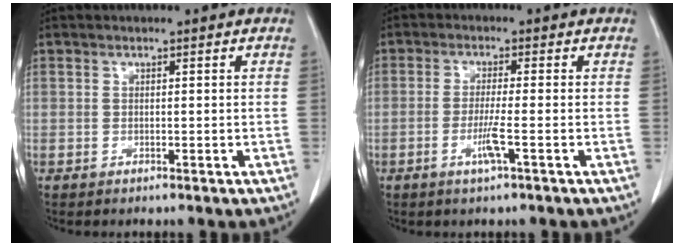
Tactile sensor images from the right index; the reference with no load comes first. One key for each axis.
{"total": 3.7, "fx": -1.5, "fy": -0.3, "fz": 3.3, "tx": -0.067, "ty": -0.008, "tz": -0.032}